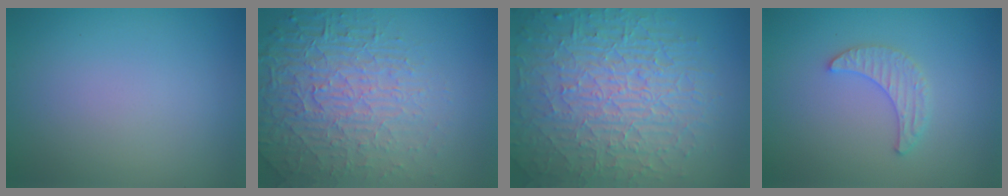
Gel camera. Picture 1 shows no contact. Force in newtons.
{"total": 7.4, "press": 5.4, "slide": 5.0}
{"total": 10.3, "press": 6.8, "slide": 7.7}
{"total": 2.2, "press": 2.2, "slide": 0.5}